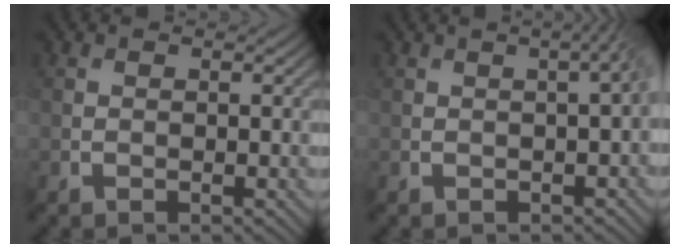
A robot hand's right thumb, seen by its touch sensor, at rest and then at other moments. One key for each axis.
{"total": 3.7, "fx": 0.2, "fy": 1.0, "fz": 3.5, "tx": -0.032, "ty": 0.015, "tz": 0.002}